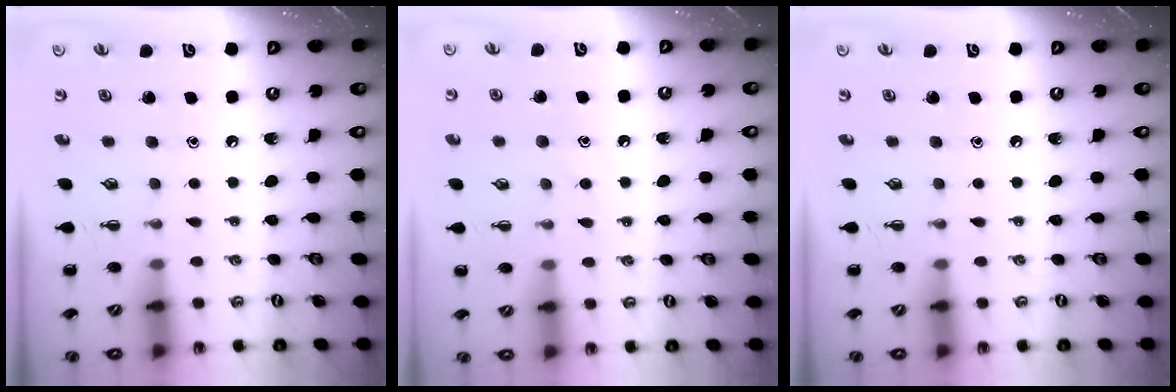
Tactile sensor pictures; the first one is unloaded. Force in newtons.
{"total": 6.1, "press": 6.0, "slide": 1.4}
{"total": 0.0}